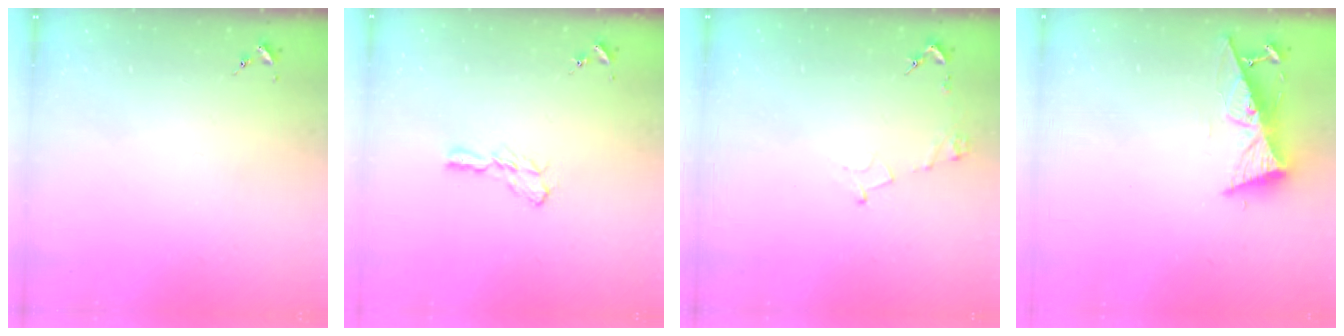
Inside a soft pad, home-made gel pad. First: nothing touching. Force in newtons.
{"total": 5.7, "press": 5.7, "slide": 0.4}
{"total": 6.2, "press": 6.2, "slide": 0.7}
{"total": 10.6, "press": 10.5, "slide": 1.2}